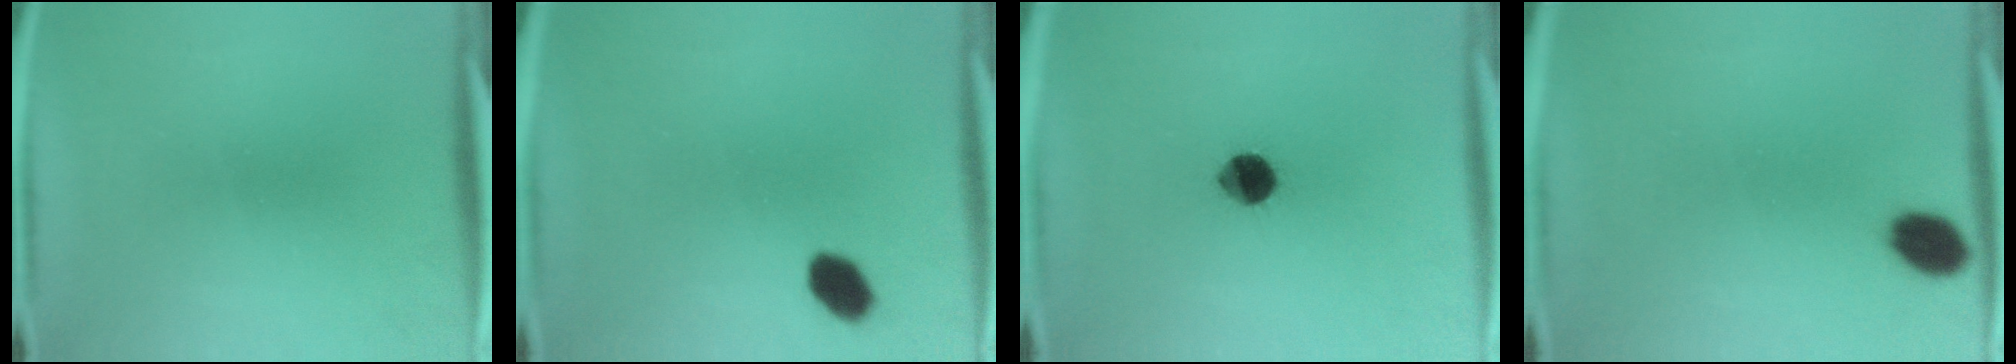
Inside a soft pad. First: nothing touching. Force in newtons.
{"total": 4.9}
{"total": 7.5}
{"total": 5.0}